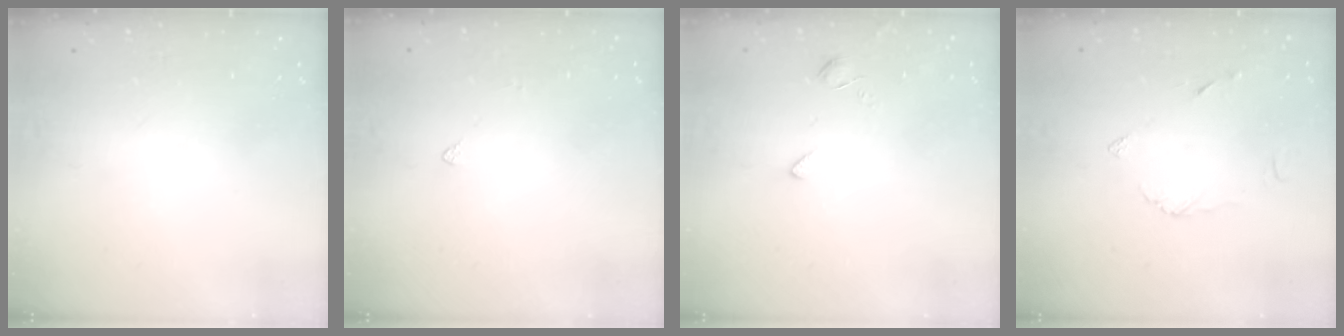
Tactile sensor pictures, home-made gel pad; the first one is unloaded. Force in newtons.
{"total": 2.9, "press": 2.8, "slide": 0.8}
{"total": 2.0, "press": 2.0, "slide": 0.5}
{"total": 5.0, "press": 5.0, "slide": 0.3}